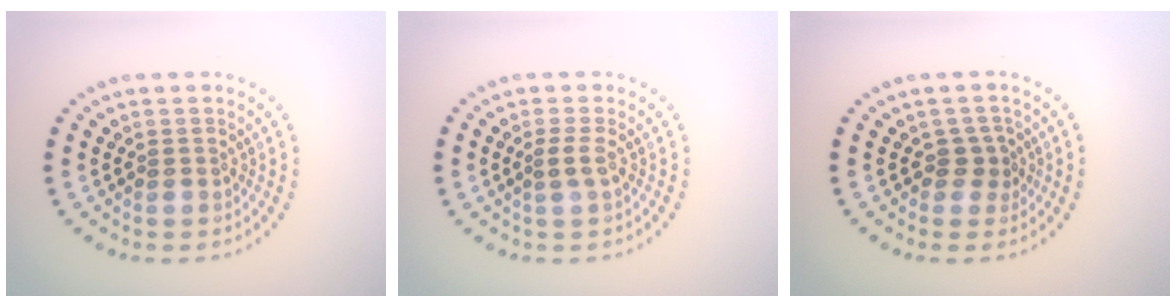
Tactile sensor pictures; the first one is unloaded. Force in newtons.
{"total": 0.9, "press": 0.8, "slide": 0.6}
{"total": 1.6, "press": 1.2, "slide": 1.0}